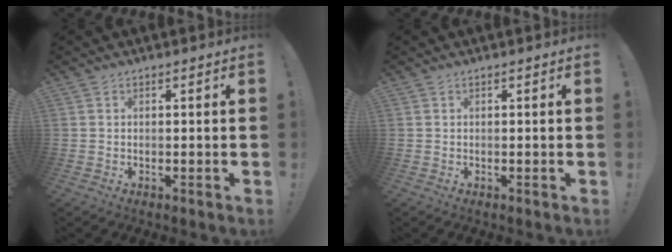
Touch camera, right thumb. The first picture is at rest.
{"total": 0.0}